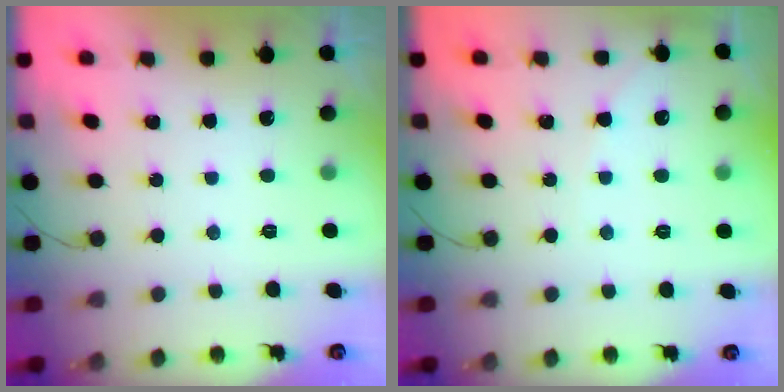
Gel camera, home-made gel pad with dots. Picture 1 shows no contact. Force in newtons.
{"total": 3.3, "press": 3.3, "slide": 0.6}